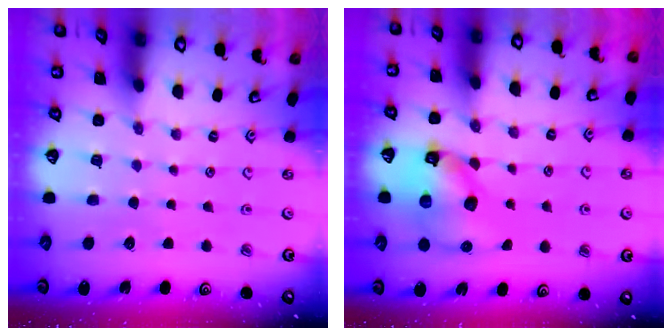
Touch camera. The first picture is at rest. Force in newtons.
{"total": 12.0, "press": 11.9, "slide": 1.8}